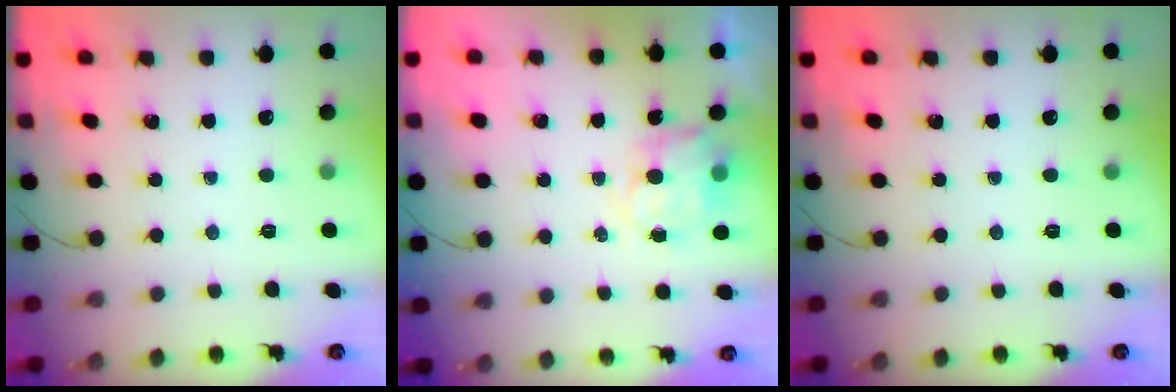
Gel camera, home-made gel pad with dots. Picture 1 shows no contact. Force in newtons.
{"total": 7.9, "press": 7.8, "slide": 1.1}
{"total": 0.0}